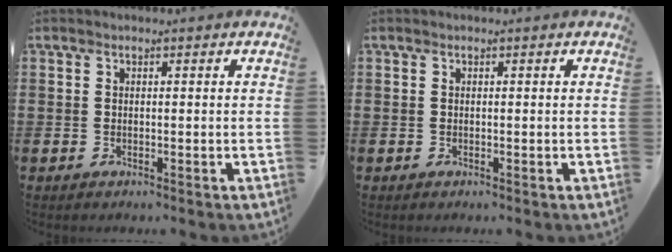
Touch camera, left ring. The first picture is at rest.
{"total": 0.0}